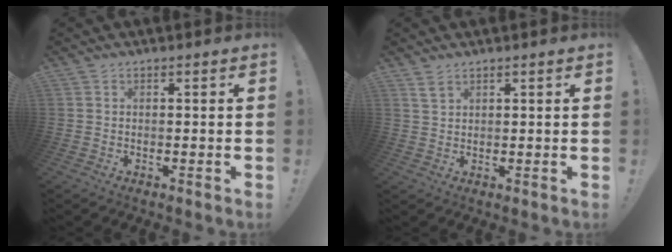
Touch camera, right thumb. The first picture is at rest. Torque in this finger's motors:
{"motor_torque": [0.60, -0.58, -0.09, 0.02, -0.01]}